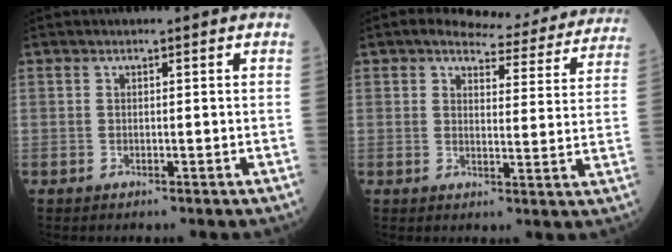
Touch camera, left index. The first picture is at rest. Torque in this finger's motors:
{"motor_torque": [0.91, -1.17, 0.05, 0.00]}